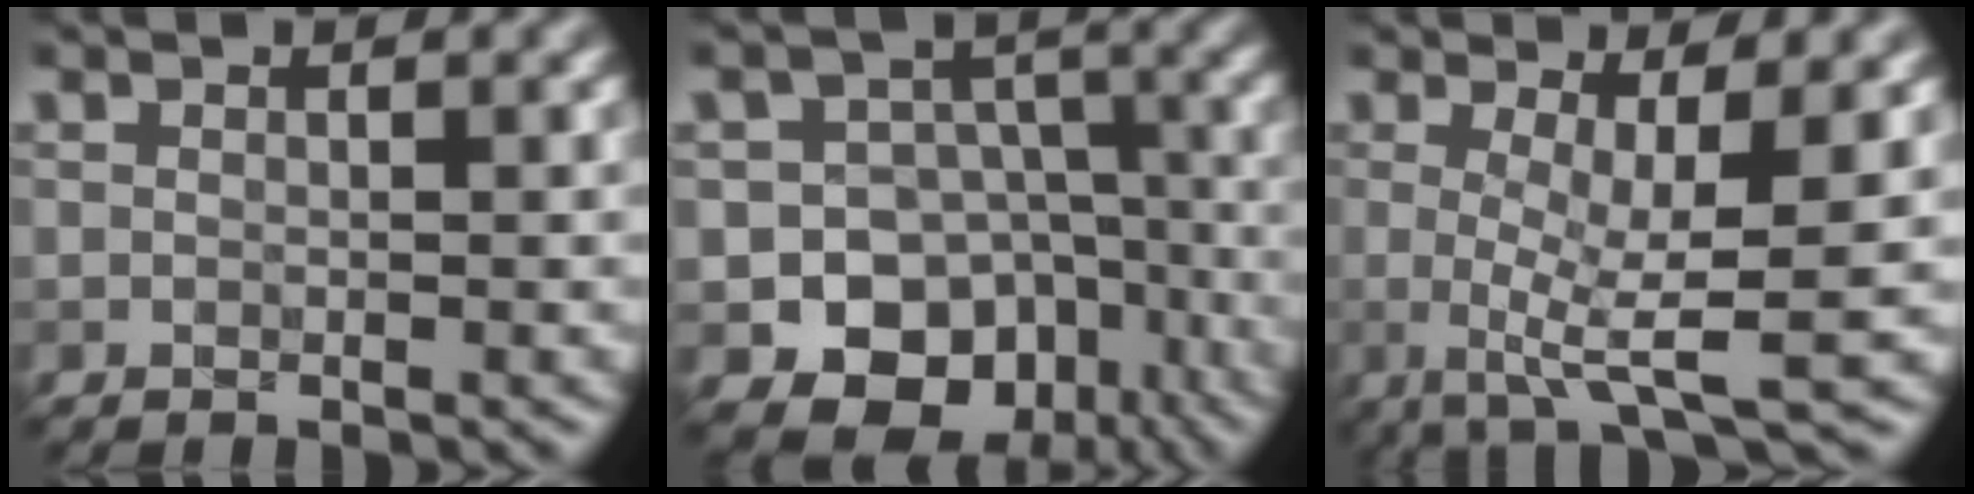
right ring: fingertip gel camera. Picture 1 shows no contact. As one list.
[{"total": 13.8, "force": [-6.4, 11.5, 4.2], "torque": [-0.047, -0.015, -0.099]}, {"total": 5.6, "force": [0.1, 1.0, 5.5], "torque": [-0.091, -0.007, -0.001]}]